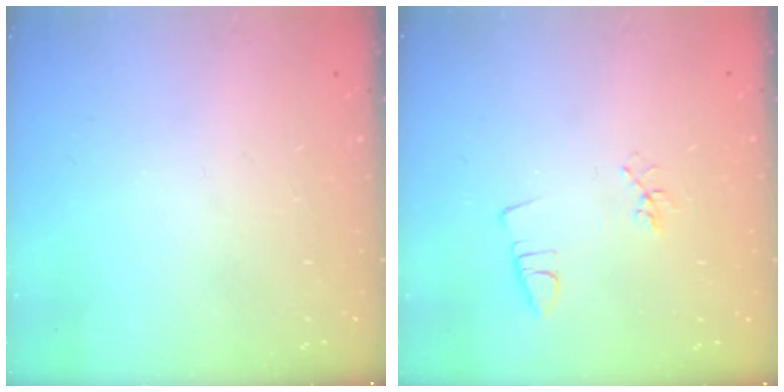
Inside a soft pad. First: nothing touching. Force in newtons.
{"total": 4.0, "press": 3.7, "slide": 1.5}